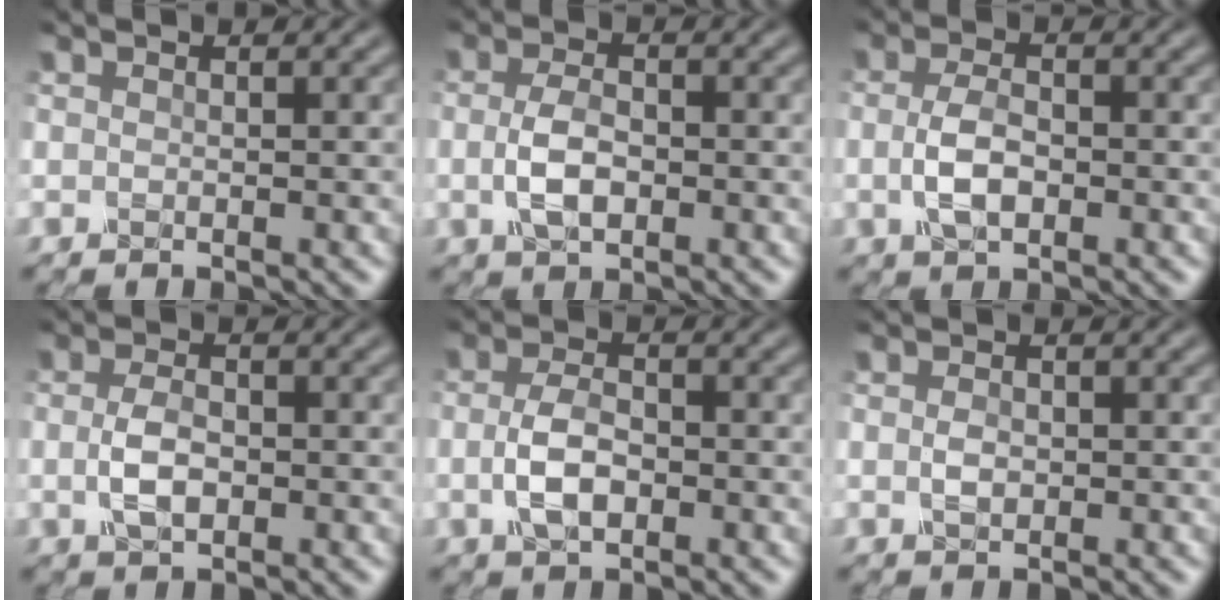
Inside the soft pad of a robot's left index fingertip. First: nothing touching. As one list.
[{"total": 3.4, "force": [-0.4, 1.9, 2.8], "torque": [-0.060, -0.001, -0.009]}, {"total": 3.3, "force": [-0.5, 1.8, 2.7], "torque": [-0.058, -0.001, -0.010]}, {"total": 3.0, "force": [-0.3, 1.7, 2.4], "torque": [-0.053, -0.002, -0.006]}, {"total": 3.7, "force": [-0.6, 2.1, 3.1], "torque": [-0.067, -0.001, -0.013]}, {"total": 1.4, "force": [0.0, 0.9, 1.0], "torque": [-0.021, -0.002, 0.000]}]